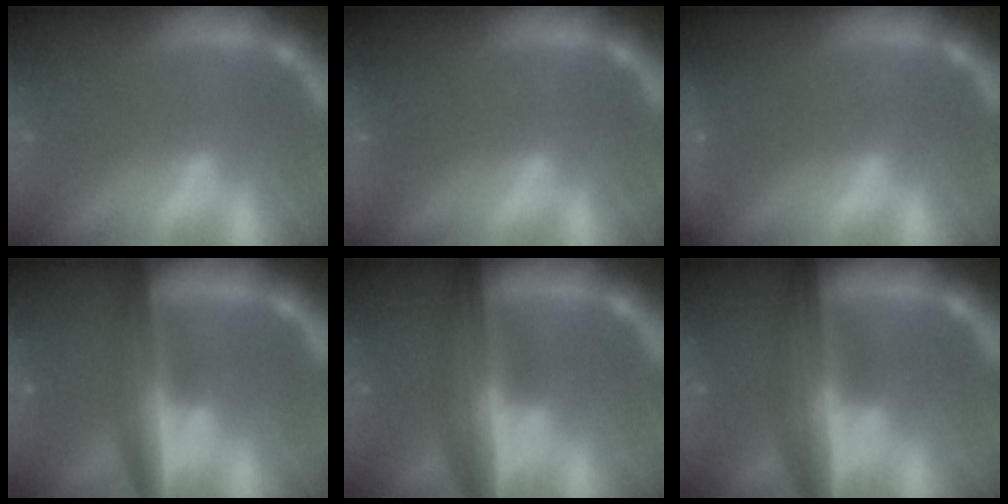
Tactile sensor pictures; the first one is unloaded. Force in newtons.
{"total": 8.5}
{"total": 2.4}
{"total": 6.0}
{"total": 8.0}
{"total": 8.0}